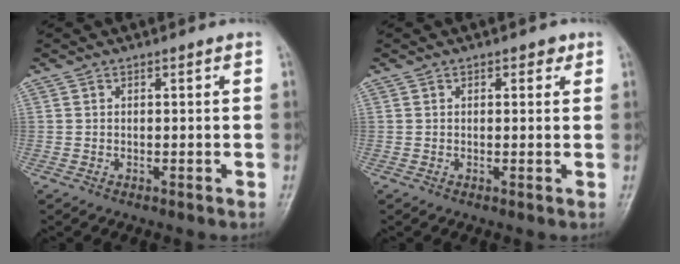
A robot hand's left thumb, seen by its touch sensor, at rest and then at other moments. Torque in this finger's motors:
{"motor_torque": [-0.23, 0.01, -0.15, -0.05, 0.01]}